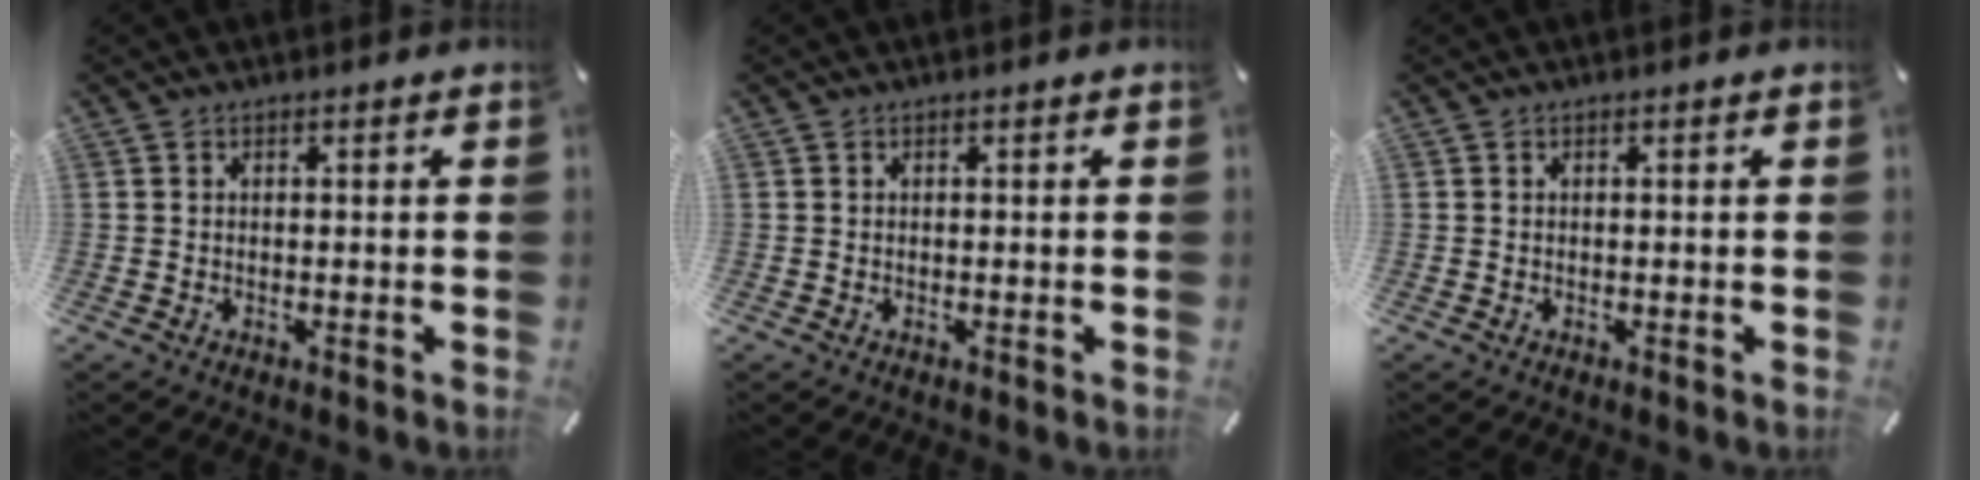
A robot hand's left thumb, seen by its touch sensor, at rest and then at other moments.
{"total": 0.0}
{"total": 0.0}